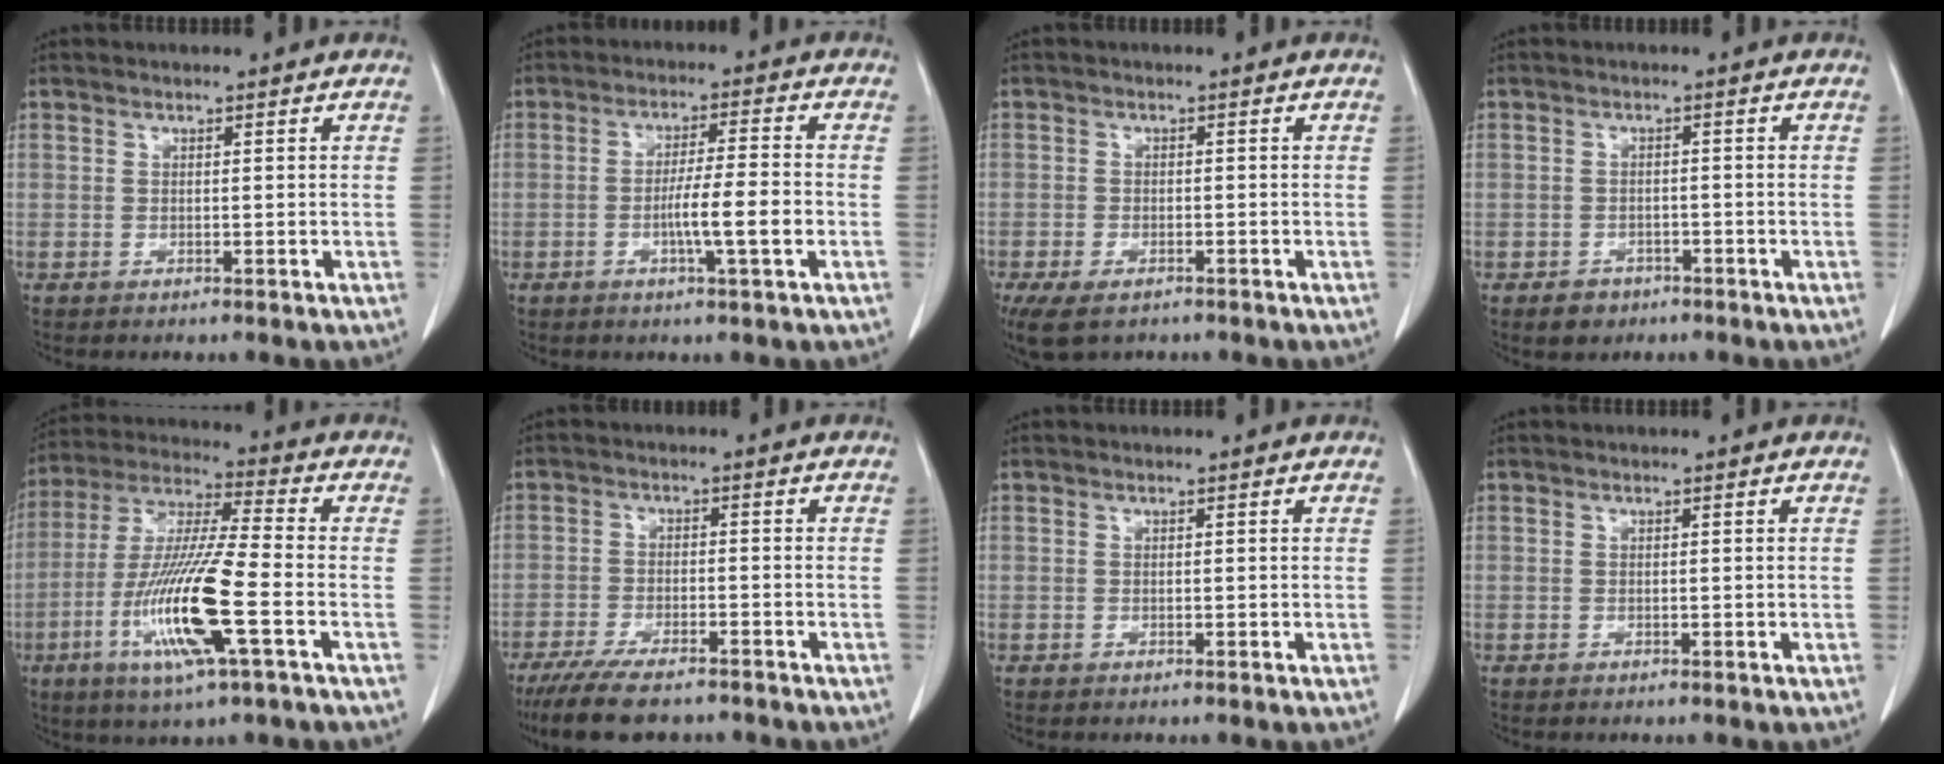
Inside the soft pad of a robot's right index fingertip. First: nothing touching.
{"total": 7.5, "force": [-2.0, 0.3, 7.2], "torque": [-0.122, 0.002, -0.035]}
{"total": 7.9, "force": [-5.0, 4.1, 4.5], "torque": [-0.091, -0.009, -0.079]}
{"total": 3.4, "force": [-2.1, 2.6, 0.9], "torque": [-0.014, 0.005, -0.024]}
{"total": 16.9, "force": [-5.4, 1.1, 16.0], "torque": [-0.329, -0.019, -0.101]}
{"total": 10.6, "force": [-8.3, 2.9, 5.9], "torque": [-0.101, -0.020, -0.134]}
{"total": 0.0}
{"total": 0.0}